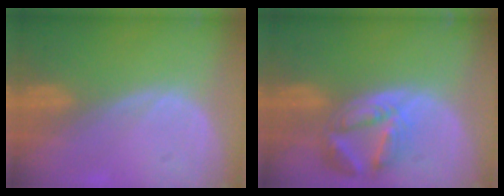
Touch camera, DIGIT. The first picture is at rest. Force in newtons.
{"total": 8.1, "press": 7.2, "slide": 3.7}